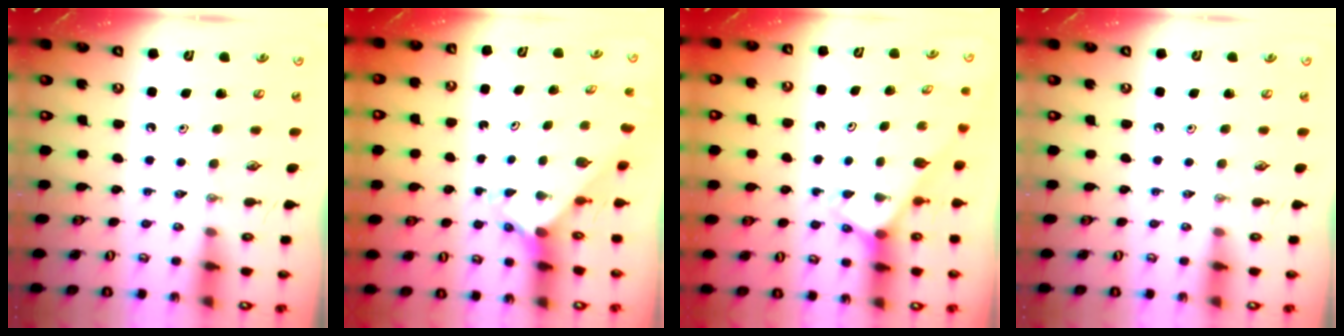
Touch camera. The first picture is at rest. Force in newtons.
{"total": 2.4, "press": 2.4, "slide": 0.2}
{"total": 3.2, "press": 3.2, "slide": 0.2}
{"total": 0.0}